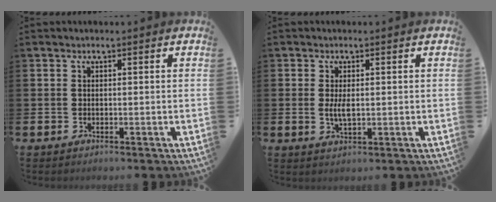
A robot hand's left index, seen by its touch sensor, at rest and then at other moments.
{"total": 2.6, "force": [0.3, 1.1, 2.4], "torque": [-0.038, -0.002, 0.002]}